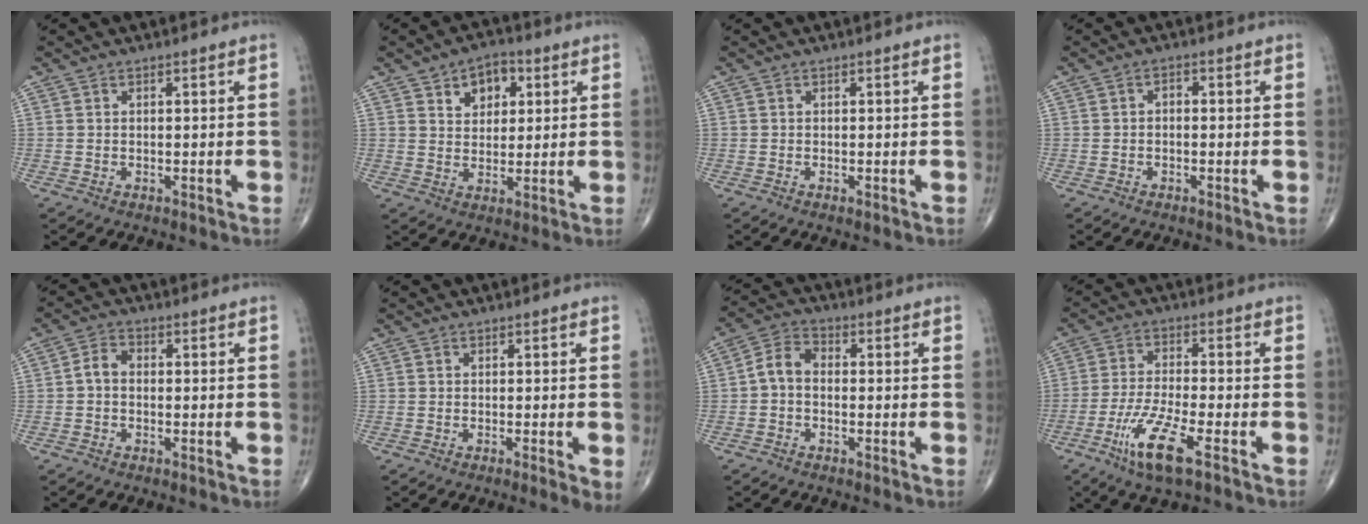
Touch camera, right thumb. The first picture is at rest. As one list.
[{"total": 7.3, "force": [3.1, 5.0, 4.3], "torque": [-0.028, -0.009, 0.044]}, {"total": 0.0}, {"total": 1.5, "force": [-0.3, 1.0, 1.1], "torque": [-0.013, 0.010, -0.008]}, {"total": 3.0, "force": [-0.5, 2.1, 2.0], "torque": [-0.034, 0.013, -0.019]}, {"total": 3.0, "force": [-1.0, 0.3, 2.9], "torque": [-0.046, -0.012, -0.018]}, {"total": 4.9, "force": [-0.8, 3.3, 3.5], "torque": [-0.058, 0.020, -0.029]}, {"total": 9.7, "force": [-5.1, 1.6, 8.1], "torque": [-0.178, 0.006, -0.095]}]